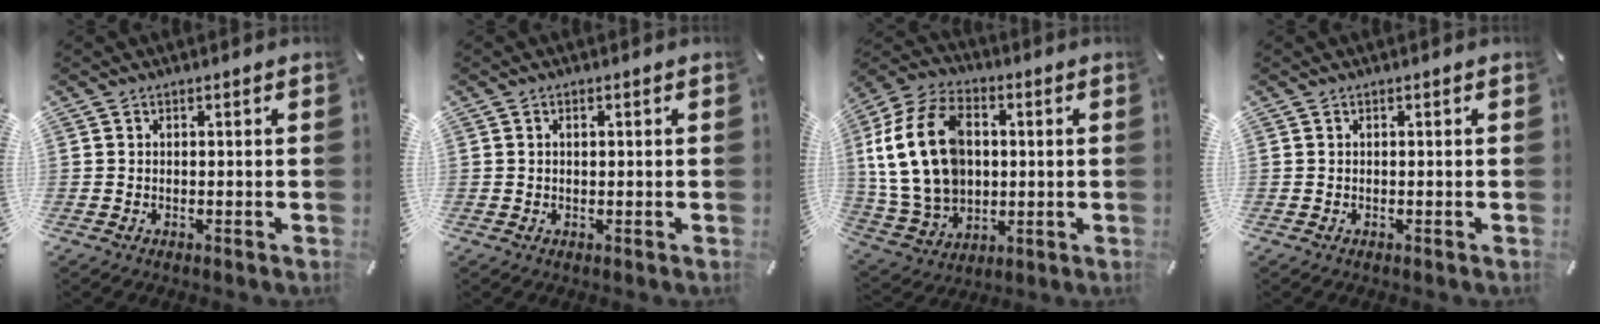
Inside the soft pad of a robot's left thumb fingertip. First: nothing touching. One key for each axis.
{"total": 0.9, "fx": 0.2, "fy": 0.5, "fz": 0.7, "tx": -0.016, "ty": 0.002, "tz": 0.004}
{"total": 19.8, "fx": 2.6, "fy": 15.0, "fz": 12.7, "tx": -0.281, "ty": -0.005, "tz": 0.045}
{"total": 0.0}